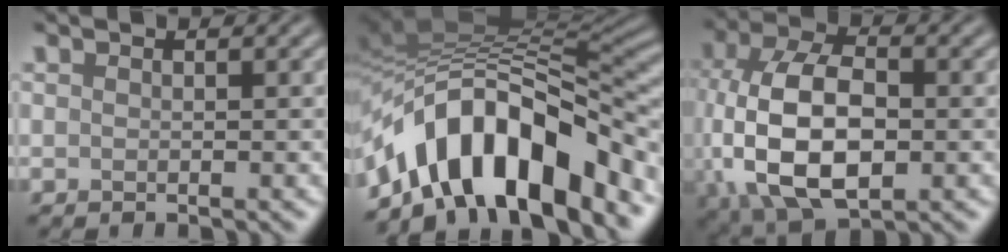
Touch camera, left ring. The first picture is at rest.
{"total": 13.1, "force": [-6.9, 5.4, 9.7], "torque": [-0.141, 0.013, -0.124]}
{"total": 11.9, "force": [-1.1, 6.9, 9.6], "torque": [-0.210, -0.005, -0.018]}